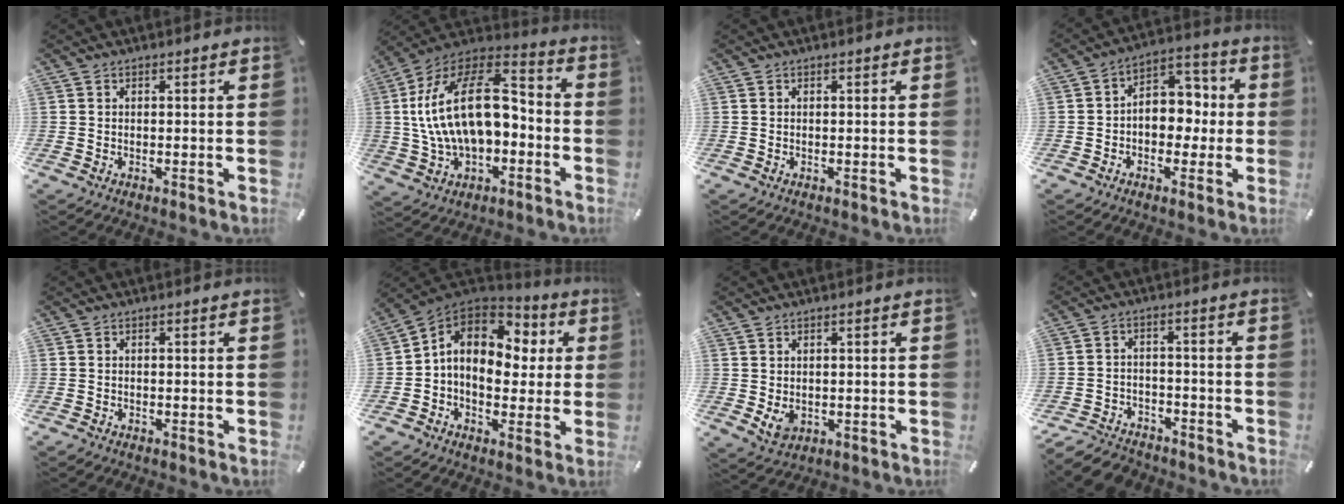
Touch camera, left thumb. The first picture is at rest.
{"total": 23.0, "force": [1.2, 14.5, 17.7], "torque": [-0.346, 0.015, 0.023]}
{"total": 0.0}
{"total": 8.1, "force": [-1.3, 6.6, 4.6], "torque": [-0.053, 0.008, -0.028]}
{"total": 0.8, "force": [-0.7, 0.3, 0.2], "torque": [-0.004, 0.001, -0.015]}
{"total": 12.1, "force": [2.3, 9.3, 7.3], "torque": [-0.144, 0.004, 0.046]}
{"total": 3.6, "force": [-0.4, 2.8, 2.1], "torque": [-0.041, -0.003, -0.008]}
{"total": 7.4, "force": [-6.3, 3.2, 2.0], "torque": [-0.035, 0.031, -0.122]}